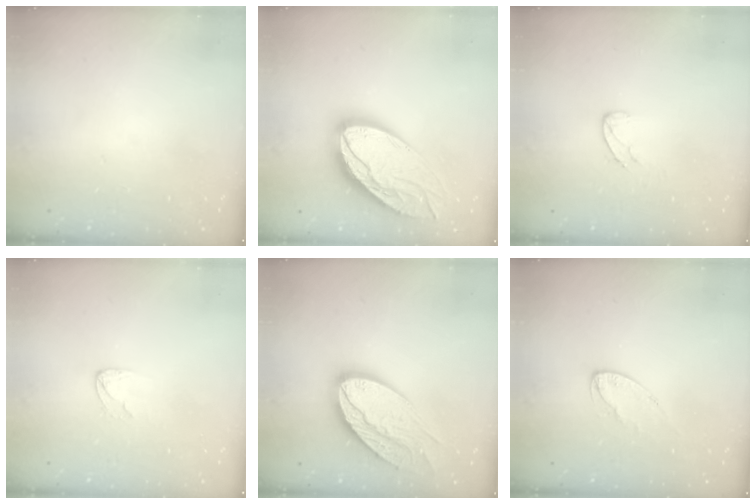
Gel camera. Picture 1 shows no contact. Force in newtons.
{"total": 22.8, "press": 22.7, "slide": 2.1}
{"total": 5.9, "press": 5.9, "slide": 0.4}
{"total": 3.7, "press": 3.7, "slide": 0.3}
{"total": 17.5, "press": 17.4, "slide": 1.9}
{"total": 5.7, "press": 5.7, "slide": 0.5}